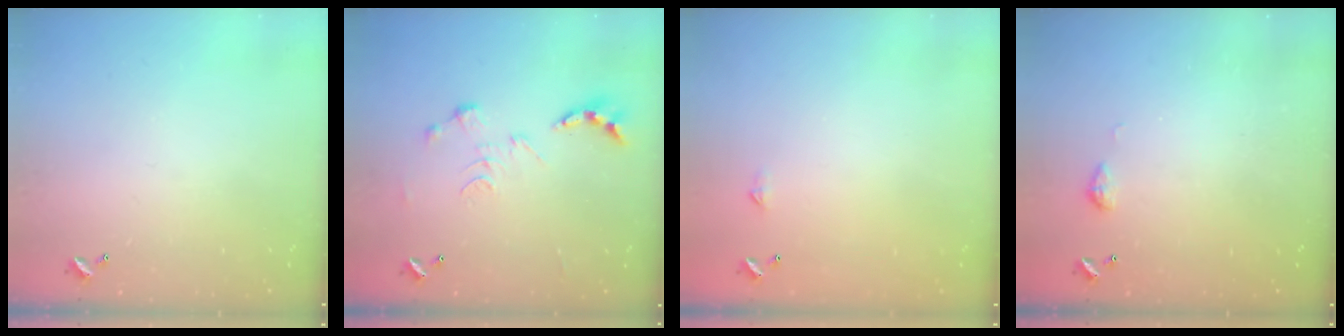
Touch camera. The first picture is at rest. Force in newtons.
{"total": 0.0}
{"total": 2.3, "press": 2.3, "slide": 0.4}
{"total": 3.3, "press": 3.2, "slide": 0.5}